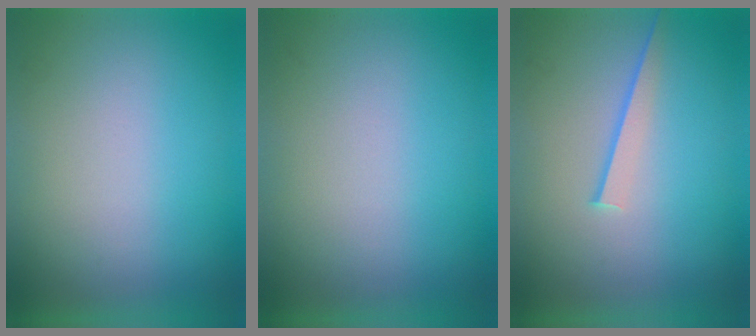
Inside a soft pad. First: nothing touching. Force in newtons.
{"total": 0.0}
{"total": 1.1}